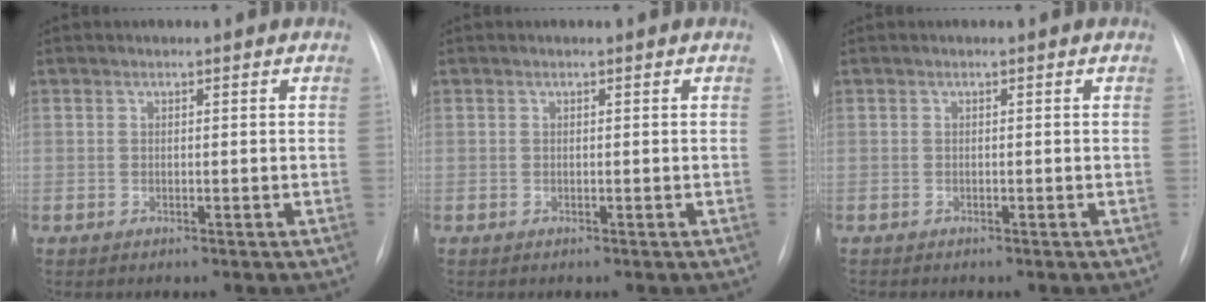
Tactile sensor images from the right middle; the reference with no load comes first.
{"total": 0.0}
{"total": 0.0}